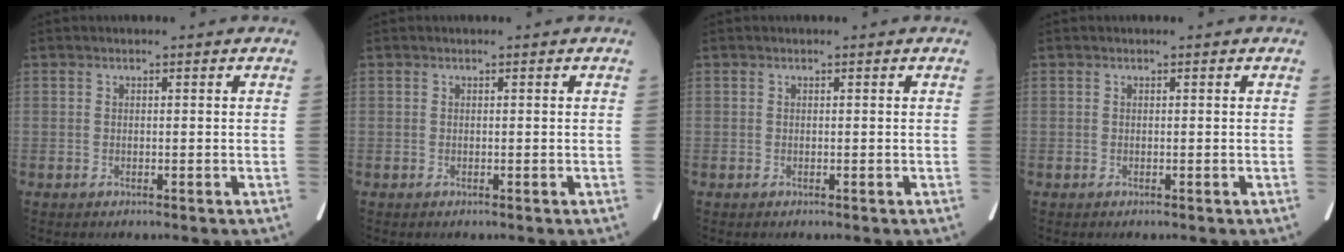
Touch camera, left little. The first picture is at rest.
{"total": 0.0}
{"total": 0.0}
{"total": 0.0}